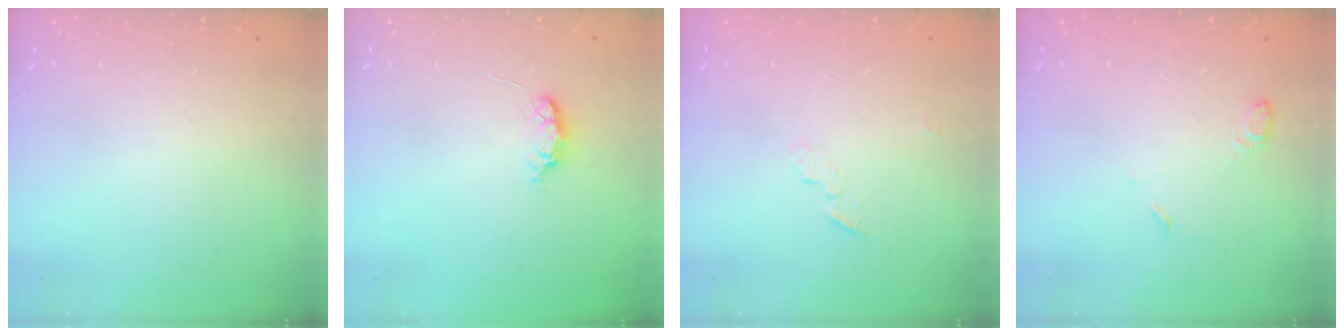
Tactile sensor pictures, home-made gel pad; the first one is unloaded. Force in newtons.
{"total": 3.5, "press": 3.5, "slide": 0.5}
{"total": 3.3, "press": 3.3, "slide": 0.3}
{"total": 4.0, "press": 4.0, "slide": 0.6}